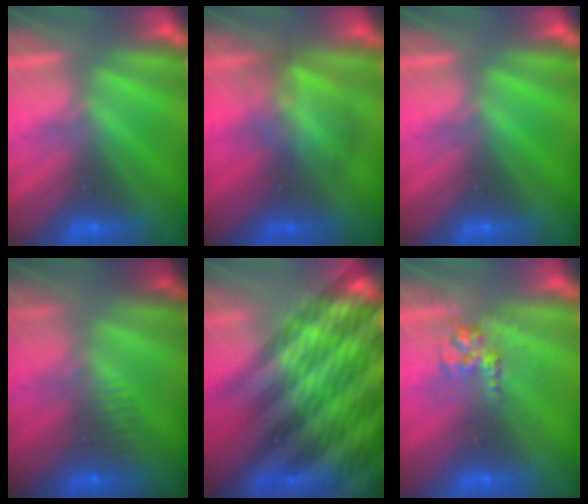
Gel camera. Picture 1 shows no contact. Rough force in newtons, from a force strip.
{"total": 2.8}
{"total": 0.0}
{"total": 2.7}
{"total": 7.1}
{"total": 2.9}